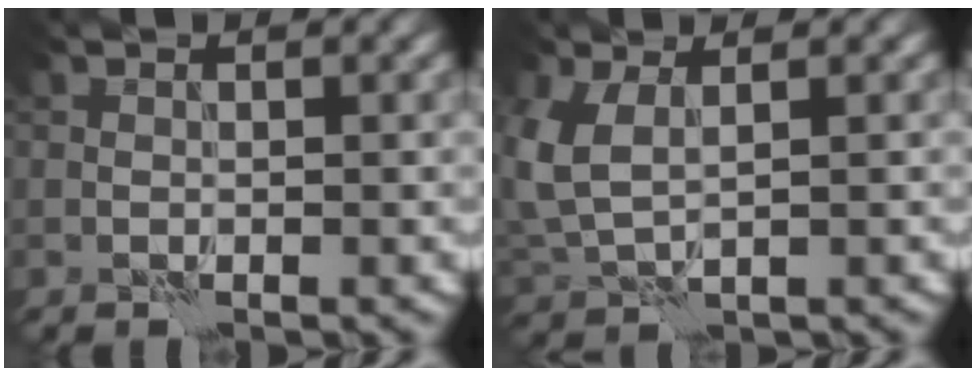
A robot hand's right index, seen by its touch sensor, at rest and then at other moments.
{"total": 4.2, "force": [1.4, 2.3, 3.2], "torque": [-0.094, 0.004, 0.029]}